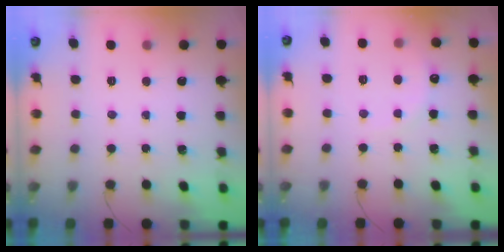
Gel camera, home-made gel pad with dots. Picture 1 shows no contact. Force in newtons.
{"total": 5.9, "press": 5.8, "slide": 1.3}